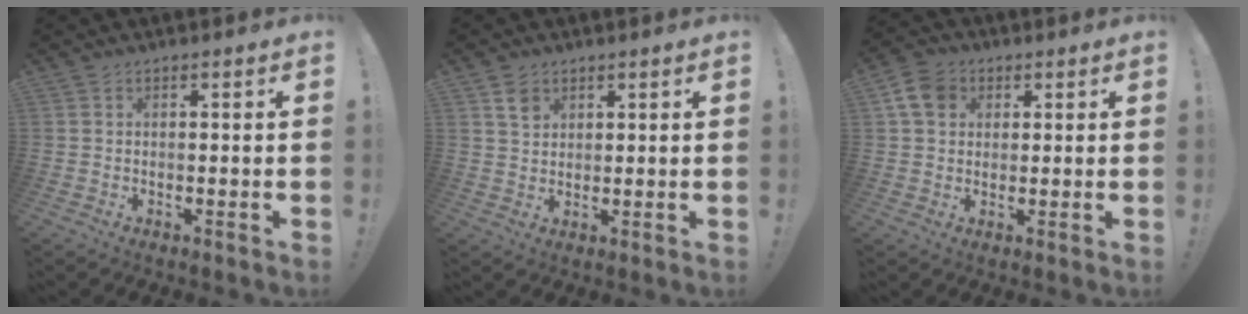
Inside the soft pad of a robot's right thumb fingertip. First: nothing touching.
{"total": 4.4, "force": [2.8, 3.1, 1.6], "torque": [-0.008, -0.014, 0.049]}
{"total": 8.7, "force": [3.1, 6.9, 4.2], "torque": [-0.075, 0.000, 0.063]}